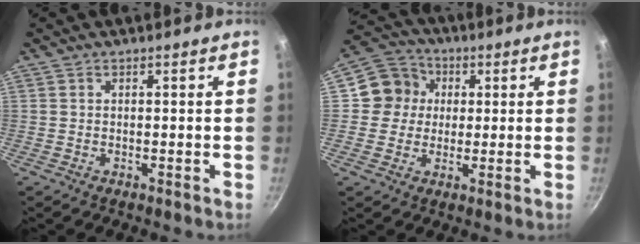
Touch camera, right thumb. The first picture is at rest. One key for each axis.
{"total": 8.5, "fx": 1.3, "fy": 8.0, "fz": 2.6, "tx": -0.006, "ty": 0.015, "tz": 0.003}